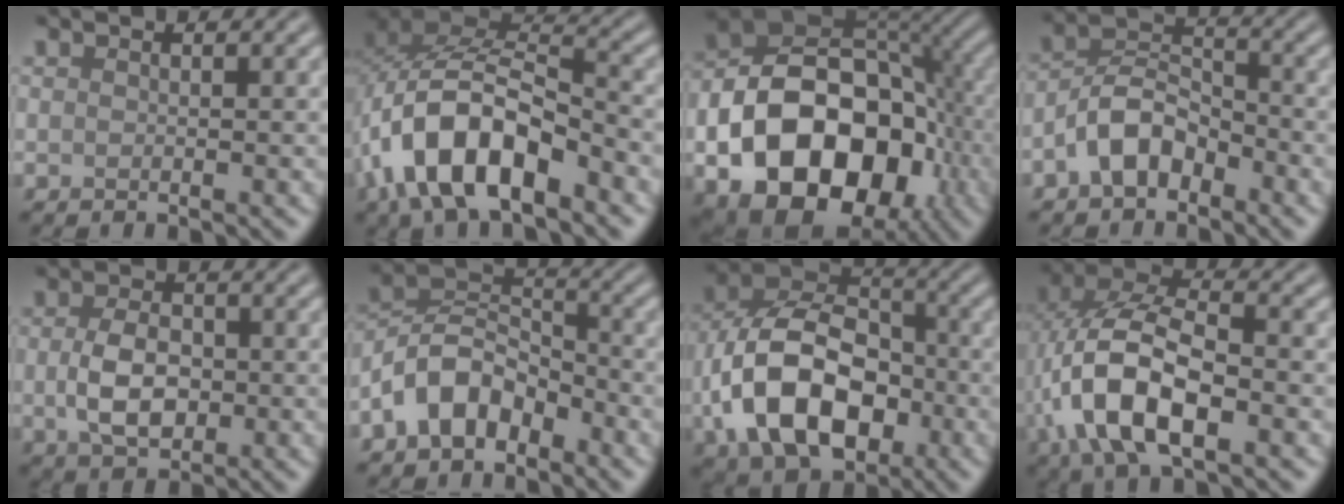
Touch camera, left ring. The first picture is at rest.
{"total": 11.0, "force": [-4.8, 5.6, 8.2], "torque": [-0.153, 0.011, -0.091]}
{"total": 16.4, "force": [-5.2, 11.1, 11.0], "torque": [-0.170, -0.023, -0.086]}
{"total": 4.6, "force": [-2.5, 2.7, 2.8], "torque": [-0.051, 0.014, -0.058]}
{"total": 4.4, "force": [-0.4, 2.9, 3.4], "torque": [-0.069, -0.004, -0.007]}
{"total": 6.2, "force": [-3.5, 3.8, 3.4], "torque": [-0.057, 0.009, -0.080]}
{"total": 12.6, "force": [-3.4, 8.3, 8.9], "torque": [-0.177, -0.001, -0.072]}
{"total": 9.9, "force": [-2.7, 4.8, 8.2], "torque": [-0.170, 0.008, -0.062]}